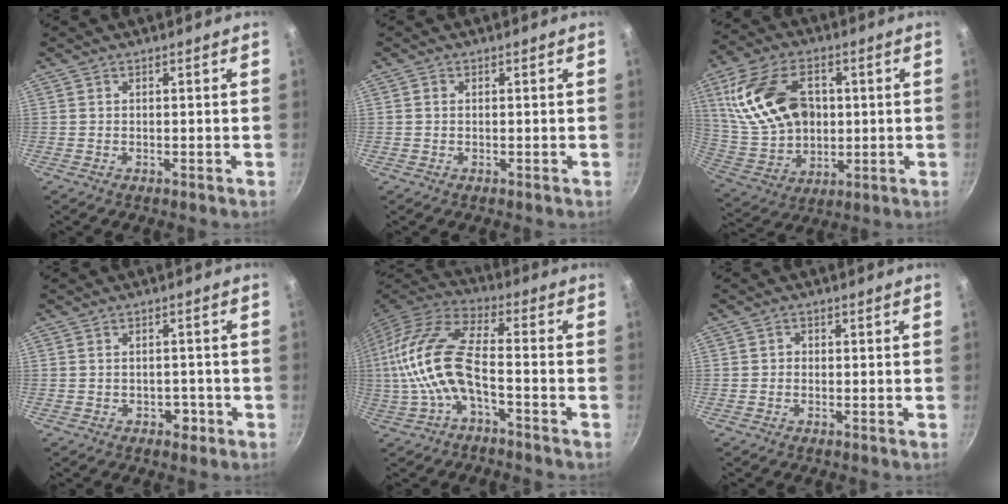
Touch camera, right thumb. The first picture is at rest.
{"total": 0.8, "force": [0.1, 0.7, 0.4], "torque": [-0.006, 0.004, 0.001]}
{"total": 19.5, "force": [4.0, 13.4, 13.7], "torque": [-0.243, -0.002, 0.090]}
{"total": 2.8, "force": [-1.3, 2.0, 1.5], "torque": [-0.007, 0.011, -0.010]}
{"total": 15.1, "force": [-3.0, 6.1, 13.5], "torque": [-0.283, 0.035, -0.069]}
{"total": 1.2, "force": [-0.2, 1.1, 0.4], "torque": [-0.002, 0.002, -0.007]}